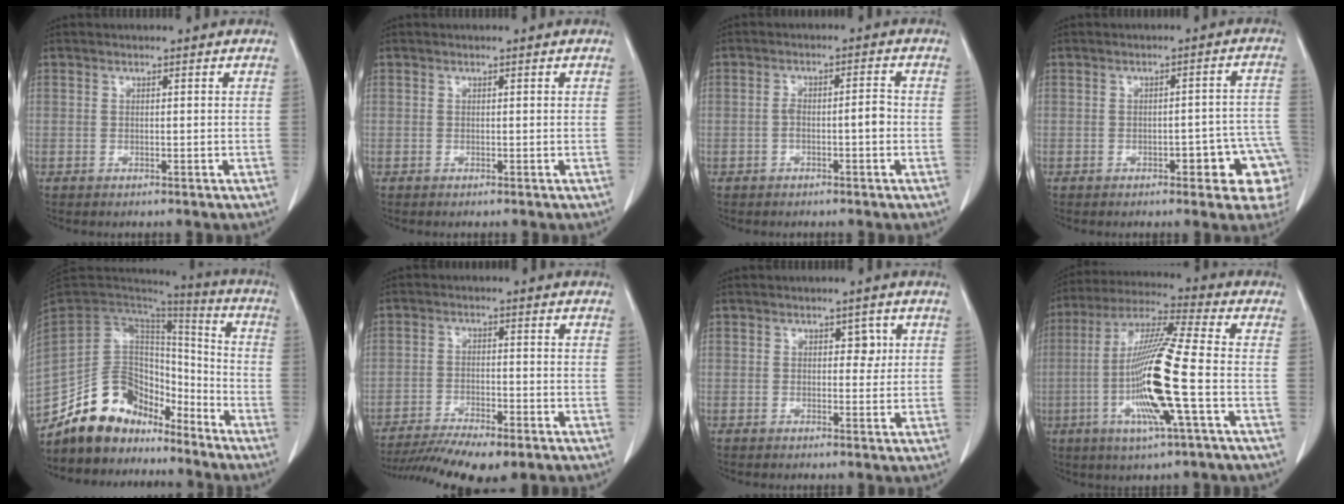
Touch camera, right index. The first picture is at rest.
{"total": 0.0}
{"total": 3.4, "force": [-1.0, 0.7, 3.1], "torque": [-0.051, 0.013, -0.014]}
{"total": 9.0, "force": [-3.6, 2.8, 7.7], "torque": [-0.058, 0.024, -0.041]}
{"total": 15.0, "force": [-12.1, 7.5, 4.9], "torque": [-0.083, 0.060, -0.216]}
{"total": 11.9, "force": [-9.5, 2.0, 6.9], "torque": [-0.112, -0.015, -0.151]}
{"total": 2.2, "force": [0.7, 1.4, 1.5], "torque": [-0.010, 0.004, 0.007]}
{"total": 16.2, "force": [-3.6, -0.1, 15.8], "torque": [-0.317, -0.011, -0.078]}